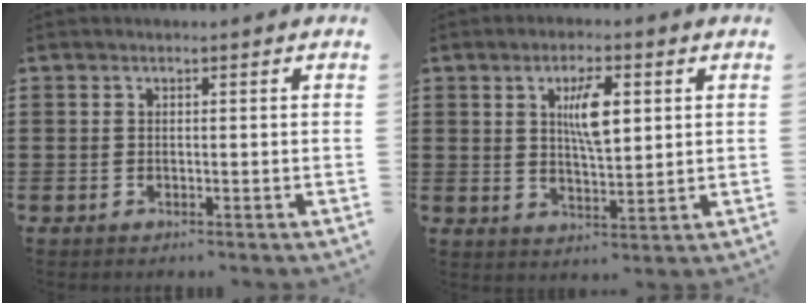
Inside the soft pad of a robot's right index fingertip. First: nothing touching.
{"total": 6.4, "force": [1.9, 2.1, 5.8], "torque": [-0.102, 0.001, 0.026]}